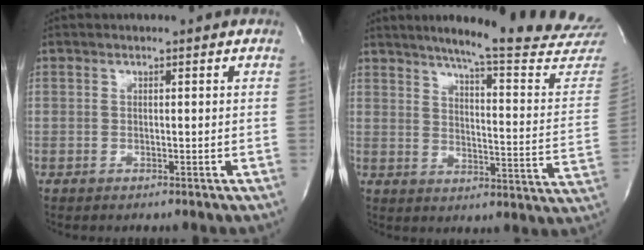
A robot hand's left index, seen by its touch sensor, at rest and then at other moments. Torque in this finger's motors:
{"motor_torque": [-0.02, -0.65, 0.25, 0.06]}